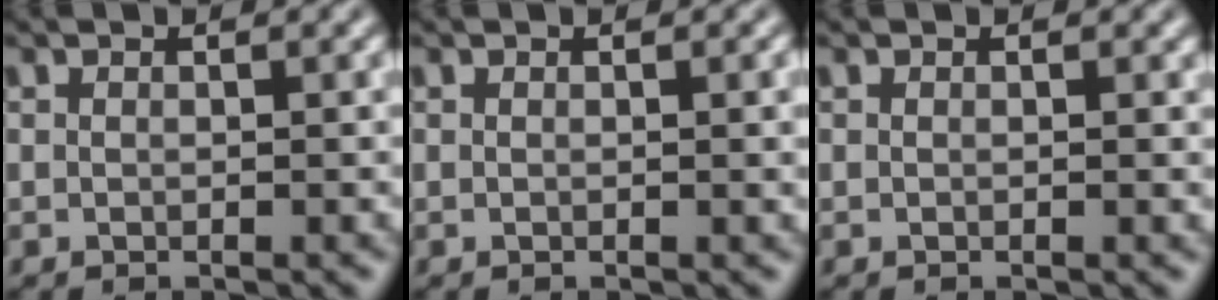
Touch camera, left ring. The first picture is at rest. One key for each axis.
{"total": 1.0, "fx": 0.1, "fy": 0.2, "fz": 1.0, "tx": -0.010, "ty": 0.001, "tz": 0.000}
{"total": 0.0}